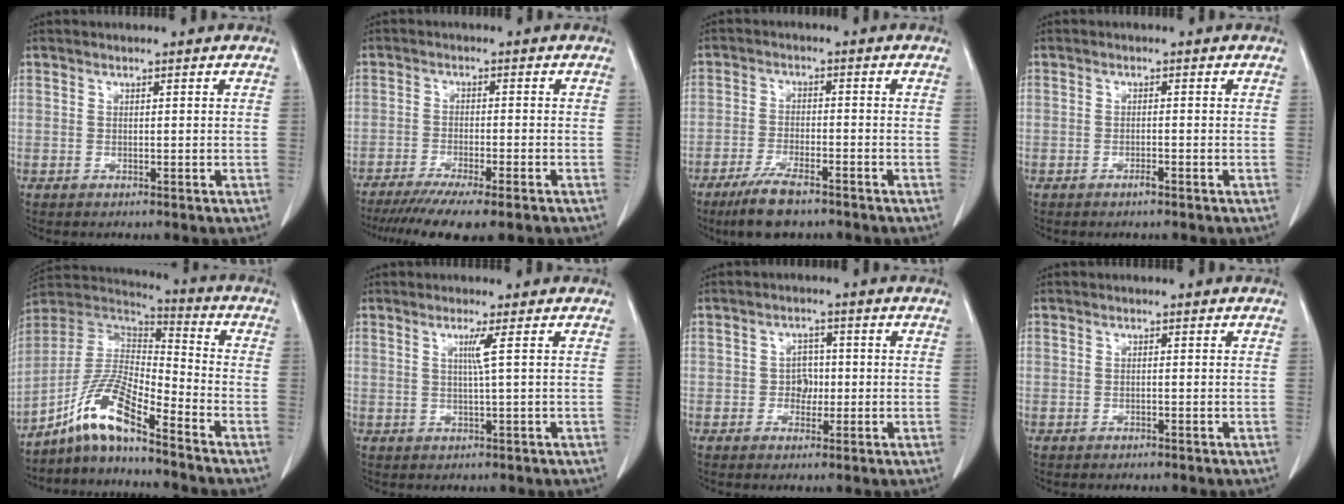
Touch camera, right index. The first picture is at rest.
{"total": 12.0, "force": [-9.4, 1.0, 7.5], "torque": [-0.107, -0.026, -0.144]}
{"total": 7.4, "force": [-5.5, 1.6, 4.7], "torque": [-0.091, -0.015, -0.094]}
{"total": 1.1, "force": [-0.8, 0.0, 0.8], "torque": [-0.018, -0.001, -0.015]}
{"total": 11.3, "force": [-8.1, 1.1, 7.9], "torque": [-0.172, 0.011, -0.154]}
{"total": 2.2, "force": [0.6, -0.9, 1.9], "torque": [-0.040, -0.003, 0.014]}
{"total": 2.8, "force": [-0.4, 2.2, 1.7], "torque": [-0.019, 0.007, -0.008]}
{"total": 0.0}